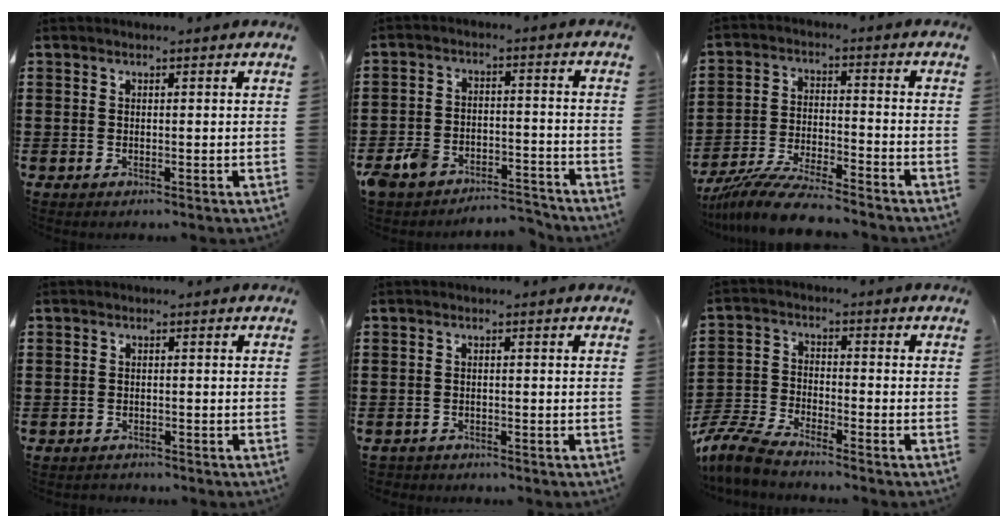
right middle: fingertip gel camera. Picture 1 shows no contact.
{"total": 6.8, "force": [-6.3, 2.0, 1.6], "torque": [-0.054, 0.010, -0.132]}
{"total": 8.7, "force": [-8.1, 0.5, 3.1], "torque": [-0.069, 0.006, -0.160]}
{"total": 1.2, "force": [-1.1, 0.3, -0.3], "torque": [0.003, 0.004, -0.026]}
{"total": 1.3, "force": [-1.2, 0.3, -0.2], "torque": [-0.002, 0.000, -0.028]}
{"total": 6.7, "force": [-6.3, 0.7, 2.1], "torque": [-0.068, -0.001, -0.130]}